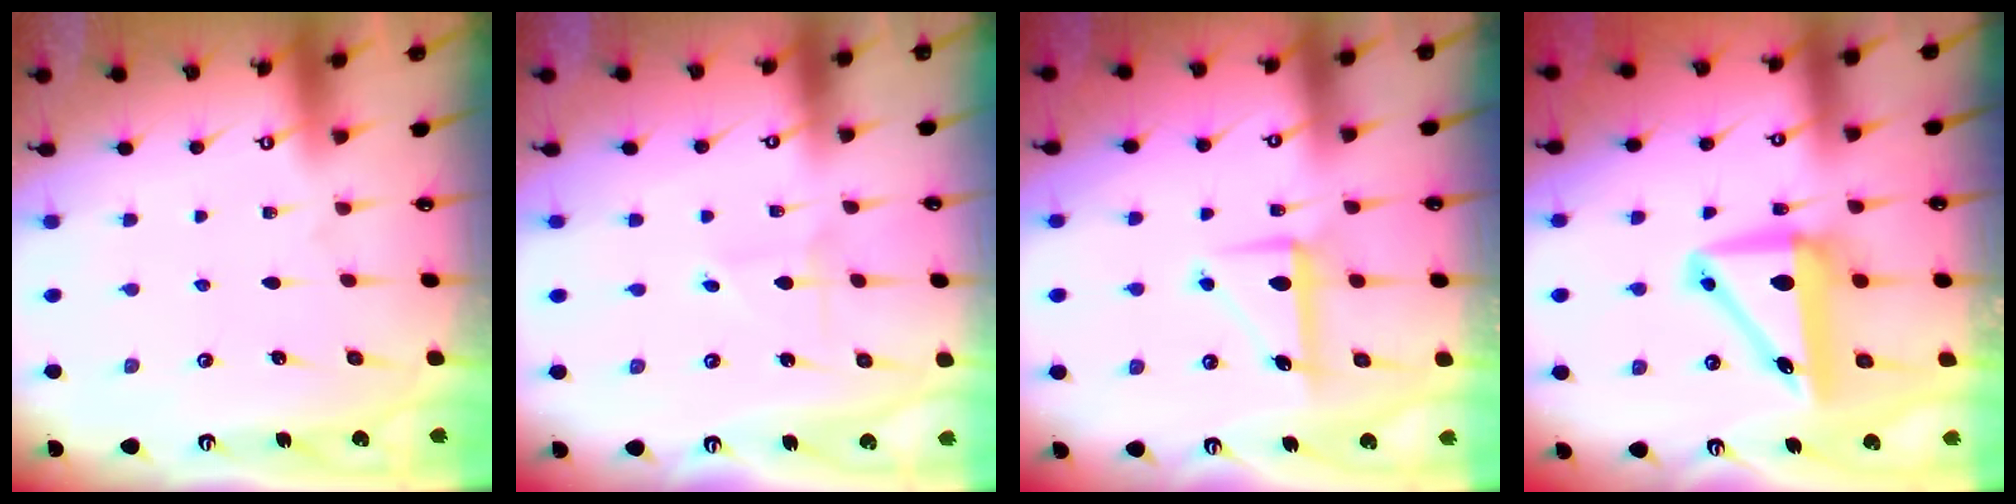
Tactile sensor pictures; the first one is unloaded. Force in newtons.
{"total": 1.1, "press": 1.1, "slide": 0.1}
{"total": 7.8, "press": 7.8, "slide": 0.8}
{"total": 10.3, "press": 10.1, "slide": 2.1}